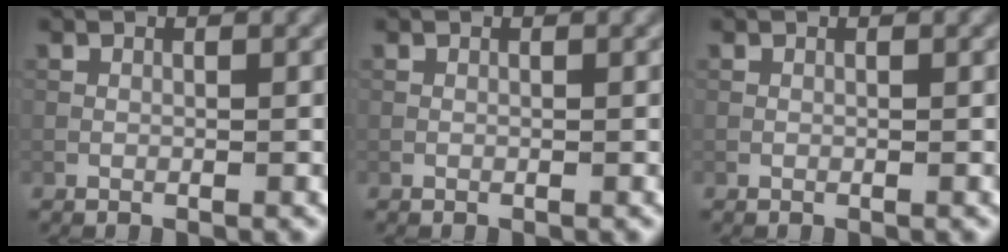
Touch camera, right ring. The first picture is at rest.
{"total": 0.0}
{"total": 0.0}